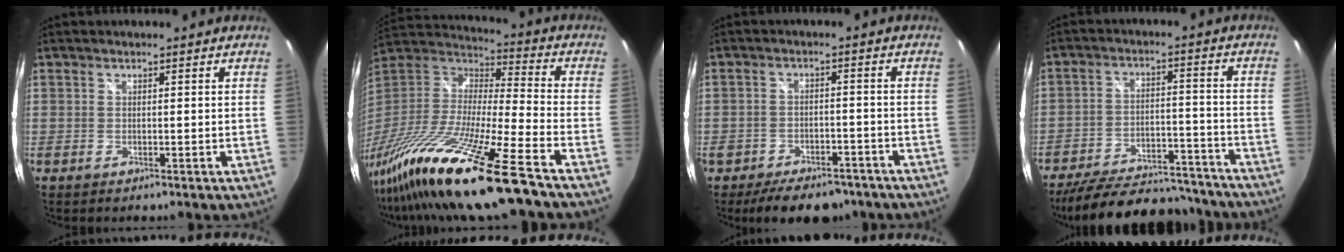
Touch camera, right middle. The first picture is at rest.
{"total": 25.7, "force": [-18.2, 0.9, 18.1], "torque": [-0.338, -0.053, -0.329]}
{"total": 11.0, "force": [-8.5, 5.2, 4.6], "torque": [-0.106, -0.004, -0.117]}
{"total": 23.7, "force": [-20.5, 7.6, 9.3], "torque": [-0.178, 0.012, -0.268]}